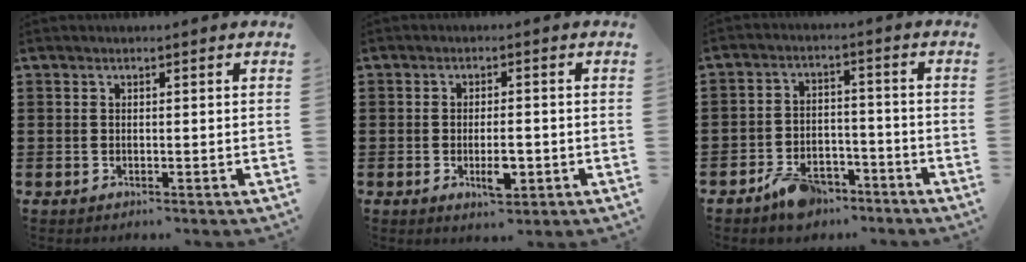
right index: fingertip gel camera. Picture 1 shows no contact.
{"total": 4.5, "force": [-1.3, 1.6, 4.0], "torque": [-0.073, 0.002, -0.024]}
{"total": 5.4, "force": [-4.2, 2.6, 2.1], "torque": [-0.046, 0.017, -0.082]}